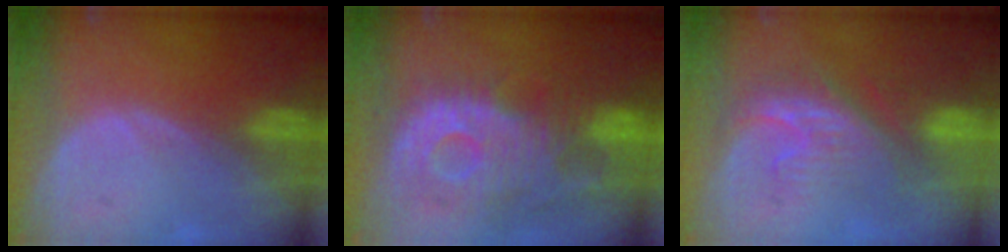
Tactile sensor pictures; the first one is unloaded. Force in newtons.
{"total": 12.3, "press": 10.9, "slide": 5.6}
{"total": 7.6, "press": 7.4, "slide": 1.7}